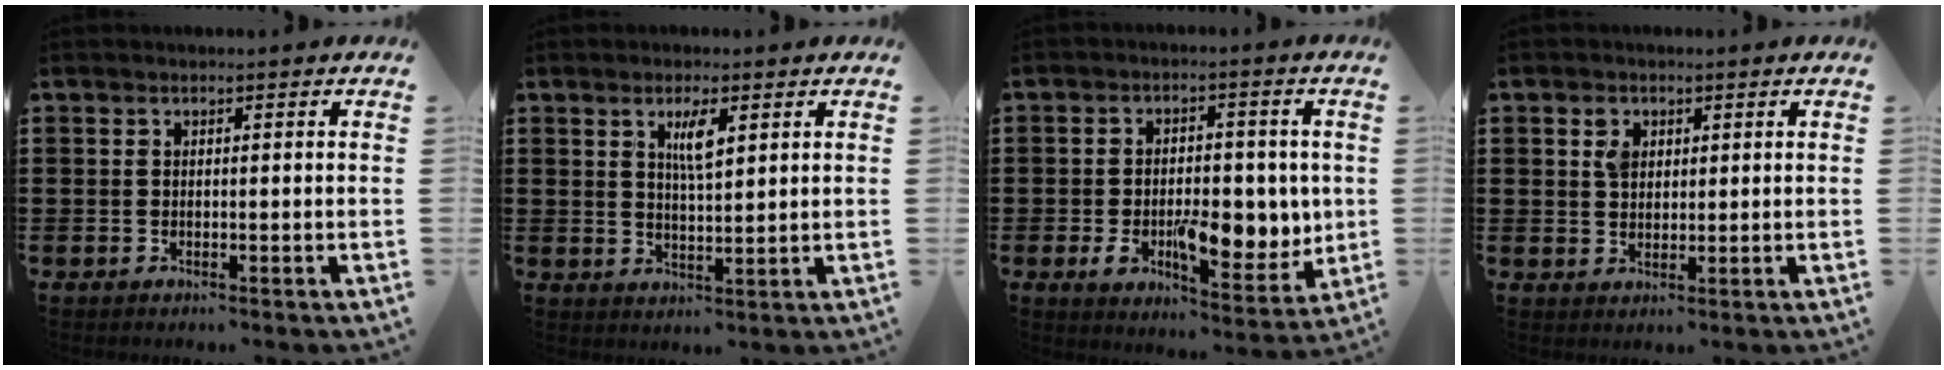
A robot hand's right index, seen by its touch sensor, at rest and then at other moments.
{"total": 4.0, "force": [1.8, 1.0, 3.5], "torque": [-0.065, 0.004, 0.026]}
{"total": 10.4, "force": [-1.5, 5.9, 8.5], "torque": [-0.126, -0.005, -0.021]}
{"total": 2.6, "force": [1.1, 1.9, 1.5], "torque": [-0.027, 0.001, 0.019]}